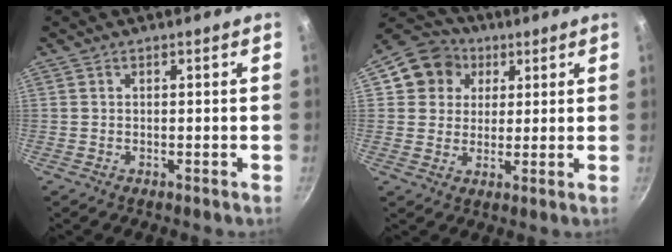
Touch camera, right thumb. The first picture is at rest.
{"total": 9.6, "force": [3.2, 8.5, 3.0], "torque": [-0.017, 0.013, 0.042]}